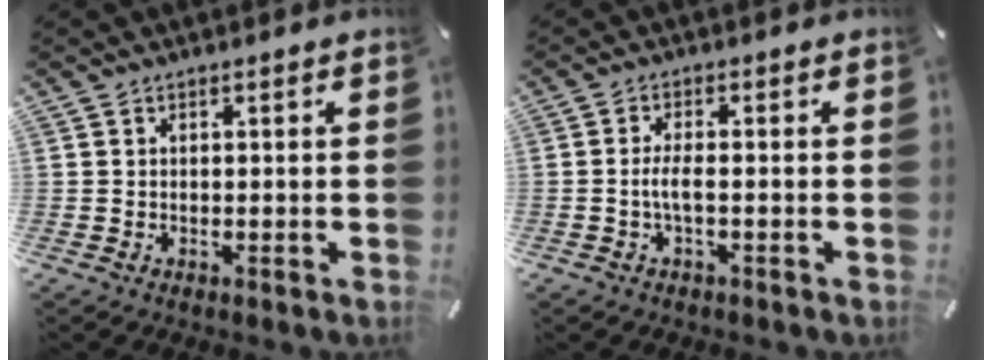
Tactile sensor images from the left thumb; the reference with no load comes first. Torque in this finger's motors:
{"motor_torque": [0.05, 0.03, 0.15, 0.12, 0.04]}